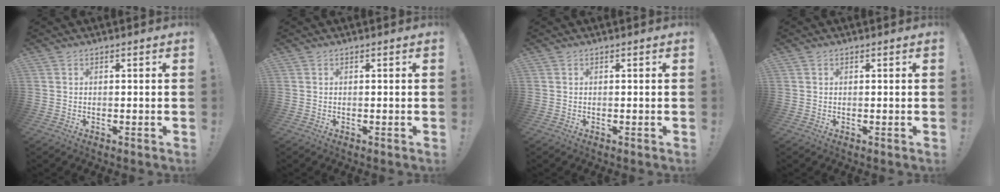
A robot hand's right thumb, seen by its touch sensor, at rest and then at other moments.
{"total": 0.0}
{"total": 0.0}
{"total": 0.0}